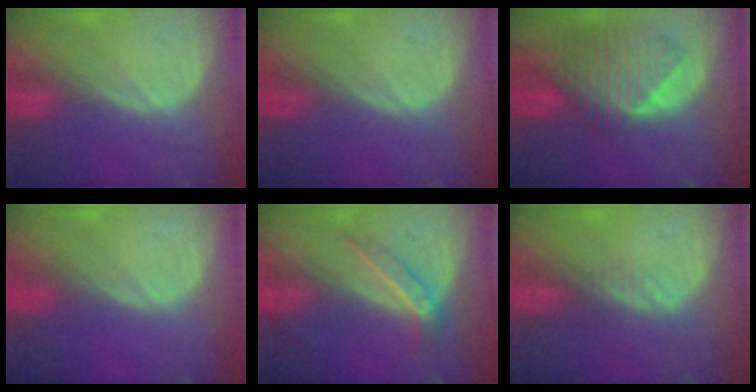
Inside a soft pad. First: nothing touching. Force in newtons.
{"total": 0.0}
{"total": 9.4, "press": 8.4, "slide": 4.2}
{"total": 0.0}
{"total": 4.4, "press": 3.9, "slide": 2.0}
{"total": 1.7, "press": 1.4, "slide": 1.0}